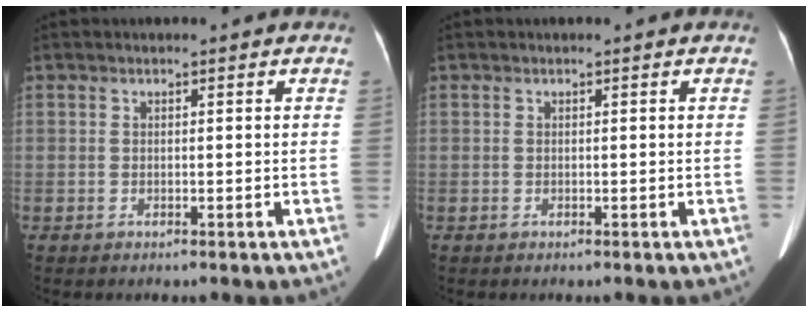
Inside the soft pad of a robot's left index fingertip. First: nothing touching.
{"total": 0.0}